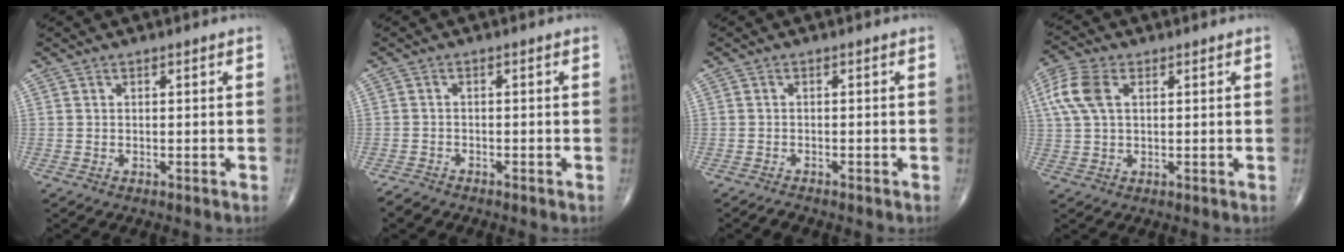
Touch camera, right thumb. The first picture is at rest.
{"total": 1.9, "force": [-1.8, 0.6, 0.0], "torque": [-0.004, -0.003, -0.037]}
{"total": 1.2, "force": [-1.1, 0.1, 0.2], "torque": [-0.005, 0.000, -0.022]}
{"total": 7.7, "force": [2.2, 4.4, 6.0], "torque": [-0.148, 0.016, 0.042]}